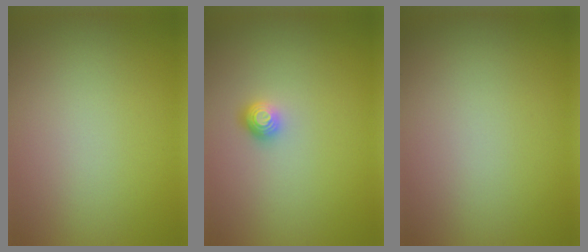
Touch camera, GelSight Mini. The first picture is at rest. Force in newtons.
{"total": 1.2, "press": 1.0, "slide": 0.7}
{"total": 0.0}